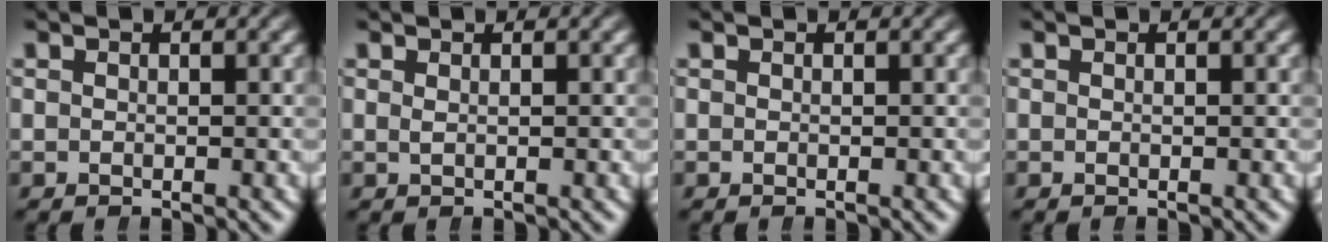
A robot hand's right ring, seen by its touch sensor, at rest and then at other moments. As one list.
[{"total": 0.6, "force": [0.3, -0.5, 0.1], "torque": [-0.007, -0.009, 0.009]}, {"total": 0.0}, {"total": 0.0}]